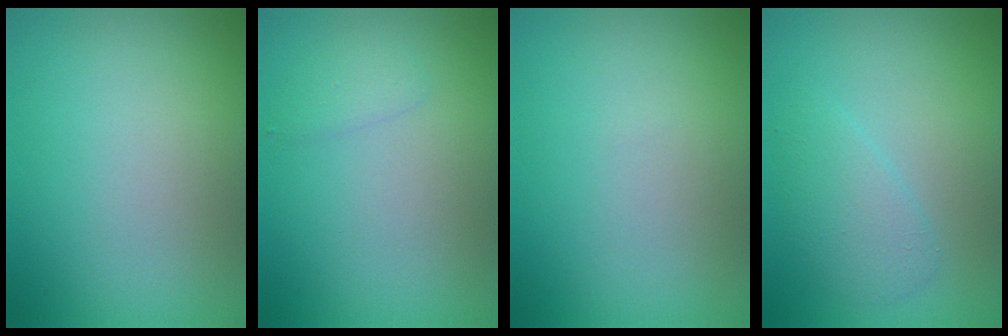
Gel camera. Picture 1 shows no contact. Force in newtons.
{"total": 1.0, "press": 0.9, "slide": 0.1}
{"total": 0.0}
{"total": 2.2, "press": 2.2, "slide": 0.1}